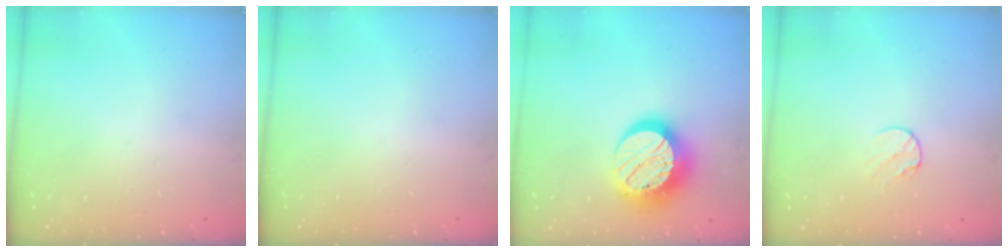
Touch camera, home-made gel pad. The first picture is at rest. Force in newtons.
{"total": 0.0}
{"total": 16.5, "press": 16.5, "slide": 1.0}
{"total": 6.0, "press": 6.0, "slide": 0.6}